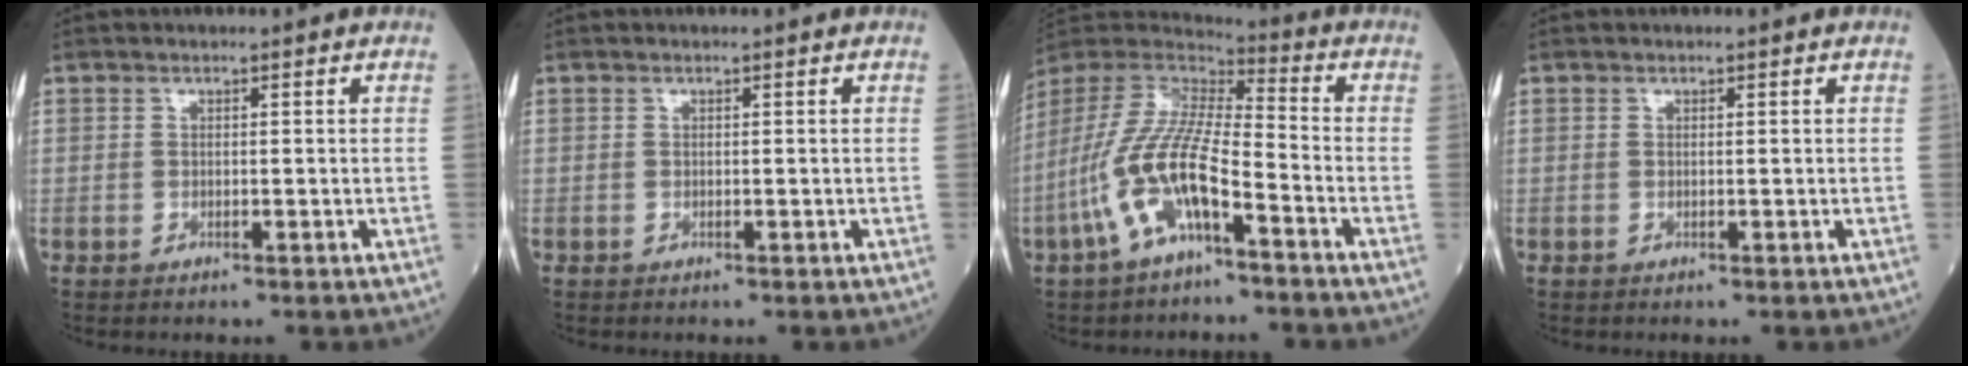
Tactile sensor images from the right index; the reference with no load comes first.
{"total": 0.0}
{"total": 14.2, "force": [-6.2, 3.5, 12.3], "torque": [-0.274, -0.002, -0.121]}
{"total": 0.0}